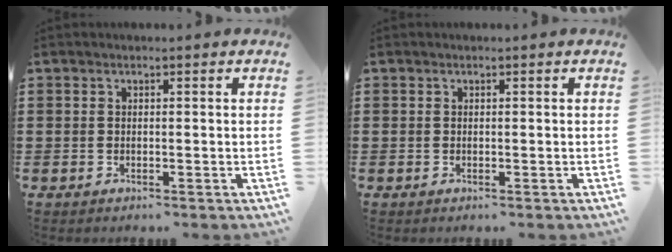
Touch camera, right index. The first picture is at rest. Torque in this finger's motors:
{"motor_torque": [0.12, 0.12, 0.00, 0.00]}